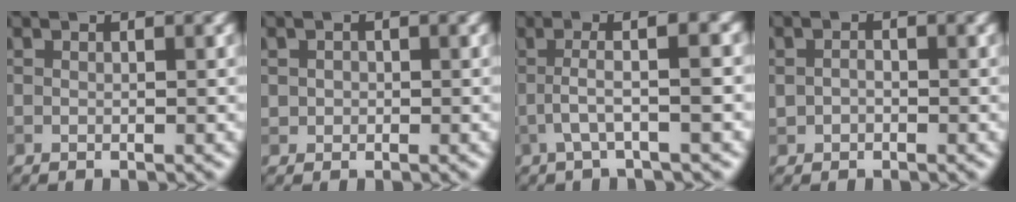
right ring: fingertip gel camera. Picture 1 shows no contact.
{"total": 0.9, "force": [0.1, 0.8, 0.3], "torque": [0.002, -0.002, 0.001]}
{"total": 4.3, "force": [0.1, 0.6, 4.2], "torque": [-0.075, 0.020, -0.003]}
{"total": 1.1, "force": [-0.2, 0.9, 0.6], "torque": [-0.011, -0.002, -0.006]}